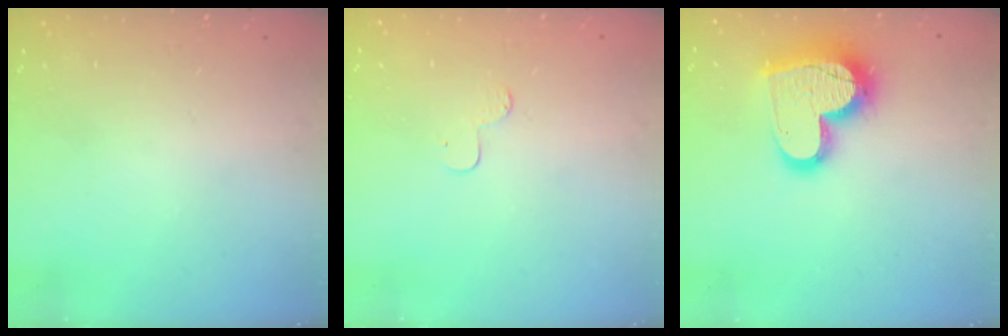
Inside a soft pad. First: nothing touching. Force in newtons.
{"total": 3.3, "press": 3.3, "slide": 0.3}
{"total": 17.9, "press": 17.9, "slide": 1.5}